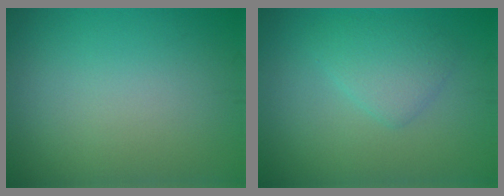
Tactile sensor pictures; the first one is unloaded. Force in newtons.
{"total": 2.6, "press": 2.6, "slide": 0.2}